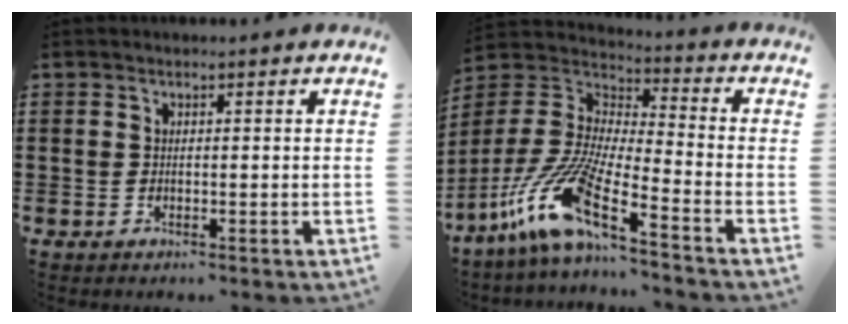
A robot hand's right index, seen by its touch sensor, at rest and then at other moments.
{"total": 12.7, "force": [-9.4, 1.3, 8.5], "torque": [-0.209, -0.014, -0.192]}